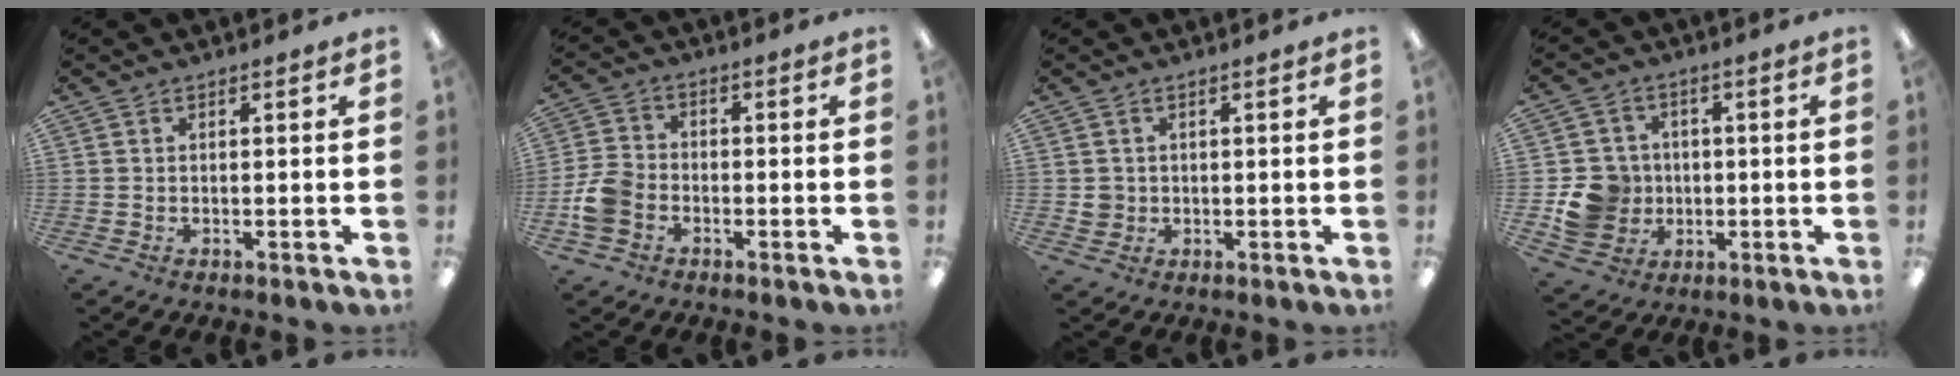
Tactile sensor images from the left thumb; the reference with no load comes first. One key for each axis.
{"total": 6.8, "fx": -2.5, "fy": 5.2, "fz": 3.7, "tx": -0.076, "ty": 0.017, "tz": -0.044}
{"total": 2.3, "fx": 0.4, "fy": 2.2, "fz": 0.6, "tx": -0.013, "ty": 0.003, "tz": 0.008}
{"total": 9.5, "fx": -1.1, "fy": 9.1, "fz": 2.6, "tx": -0.059, "ty": 0.012, "tz": -0.011}